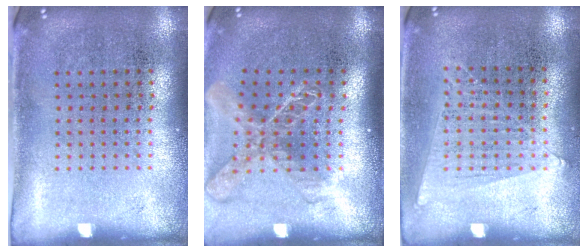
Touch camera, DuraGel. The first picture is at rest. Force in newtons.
{"total": 2.0, "press": 1.5, "slide": 1.3}
{"total": 0.7, "press": 0.5, "slide": 0.5}